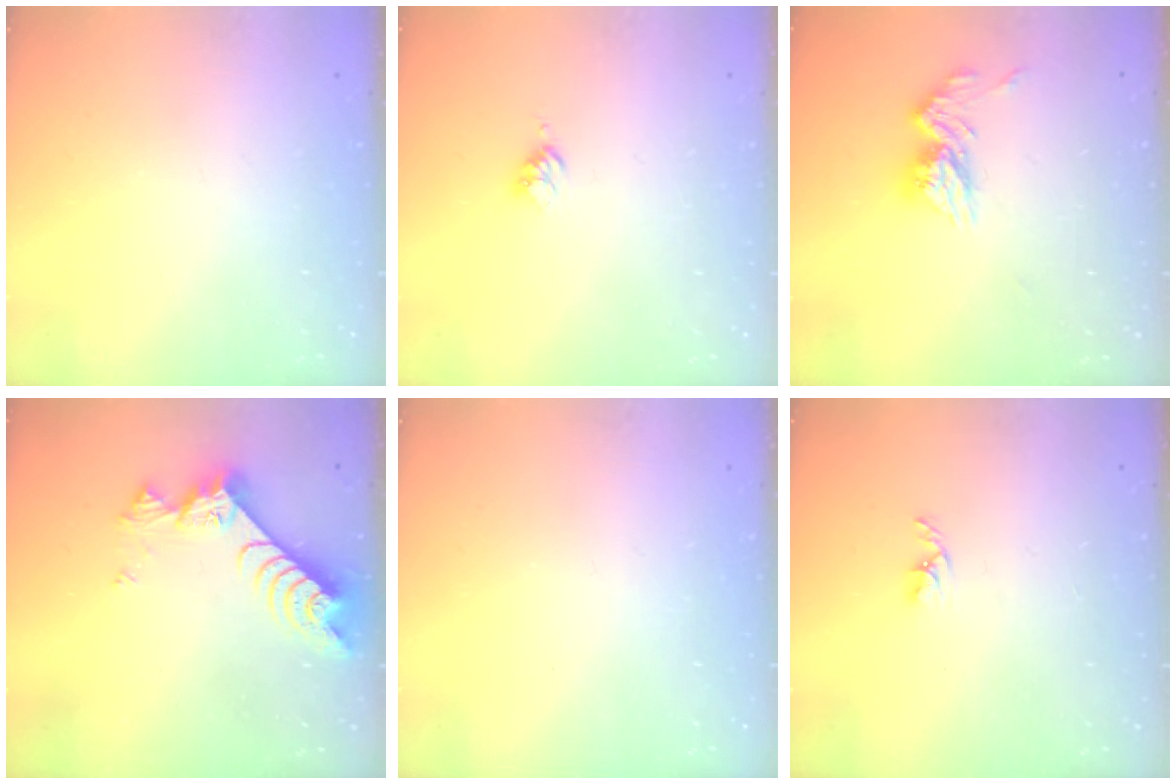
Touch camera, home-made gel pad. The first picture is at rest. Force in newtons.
{"total": 3.0, "press": 2.9, "slide": 0.4}
{"total": 11.5, "press": 11.4, "slide": 1.1}
{"total": 7.9, "press": 7.9, "slide": 0.7}
{"total": 0.0}
{"total": 2.7, "press": 2.7, "slide": 0.5}